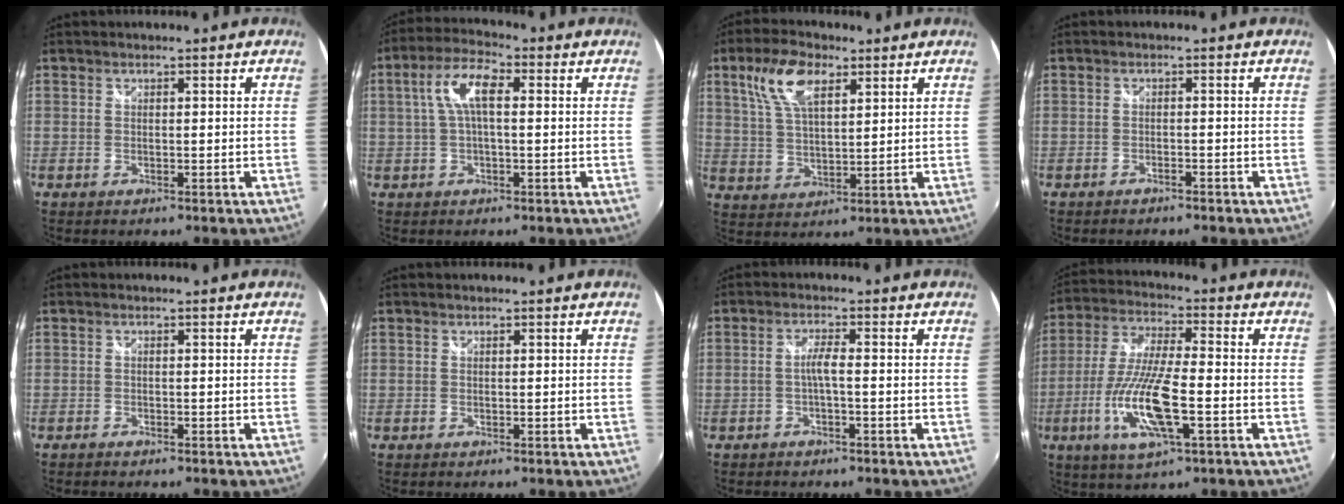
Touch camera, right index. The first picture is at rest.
{"total": 7.0, "force": [0.9, 2.7, 6.4], "torque": [-0.128, 0.020, 0.017]}
{"total": 9.9, "force": [5.0, 4.4, 7.3], "torque": [-0.145, 0.019, 0.097]}
{"total": 1.5, "force": [-1.4, 0.4, 0.5], "torque": [-0.015, -0.002, -0.025]}
{"total": 1.2, "force": [-1.0, 0.4, 0.4], "torque": [-0.014, -0.004, -0.020]}
{"total": 0.0}
{"total": 2.2, "force": [-0.9, 0.0, 2.0], "torque": [-0.043, 0.005, -0.019]}
{"total": 14.4, "force": [-4.6, 3.4, 13.2], "torque": [-0.279, -0.013, -0.089]}